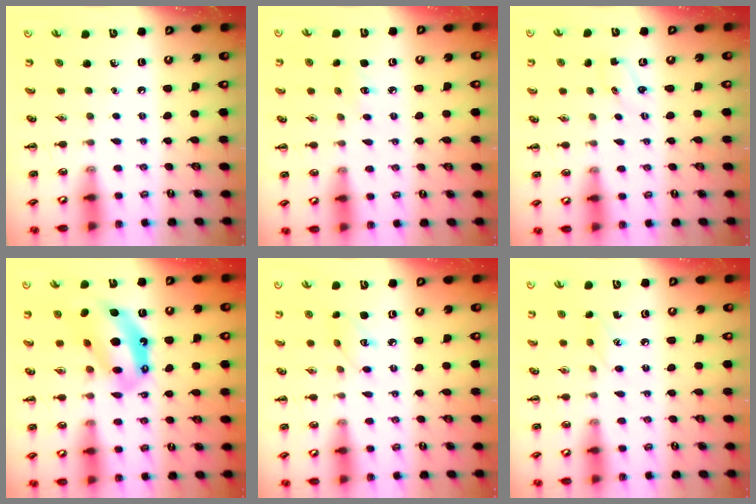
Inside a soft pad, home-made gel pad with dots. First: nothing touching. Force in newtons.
{"total": 3.9, "press": 3.7, "slide": 1.1}
{"total": 1.3, "press": 1.2, "slide": 0.4}
{"total": 13.3, "press": 12.8, "slide": 3.7}
{"total": 4.5, "press": 4.4, "slide": 0.9}
{"total": 8.4, "press": 8.1, "slide": 2.3}